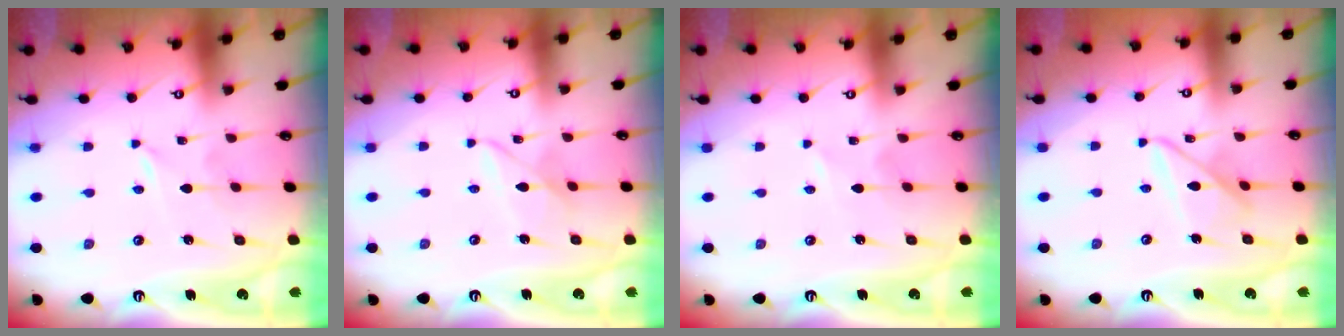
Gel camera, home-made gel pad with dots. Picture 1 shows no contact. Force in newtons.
{"total": 5.2, "press": 5.2, "slide": 0.5}
{"total": 0.8, "press": 0.8, "slide": 0.2}
{"total": 10.5, "press": 10.4, "slide": 0.7}